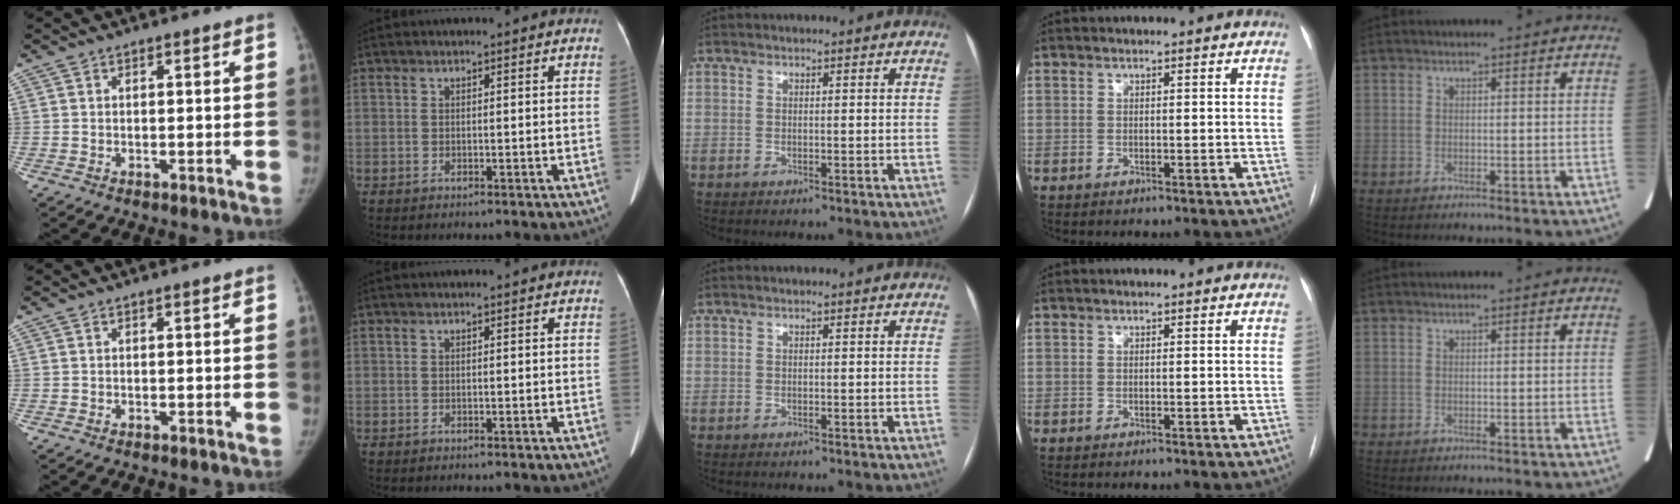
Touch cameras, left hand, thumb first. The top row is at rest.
{}